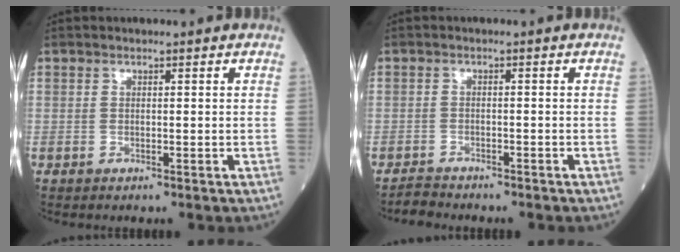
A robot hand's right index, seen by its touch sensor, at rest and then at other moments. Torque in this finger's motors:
{"motor_torque": [-0.85, 0.42, -1.05, -0.21]}